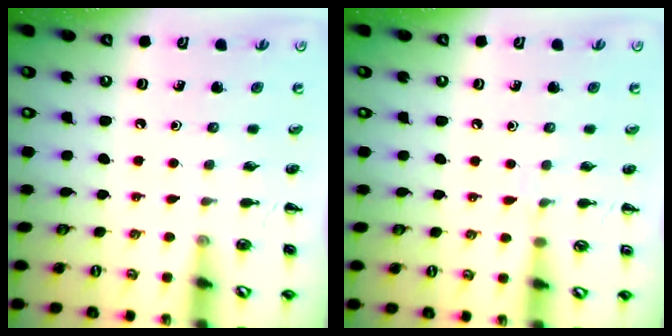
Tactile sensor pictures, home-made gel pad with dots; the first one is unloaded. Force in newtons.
{"total": 3.8, "press": 3.6, "slide": 1.3}